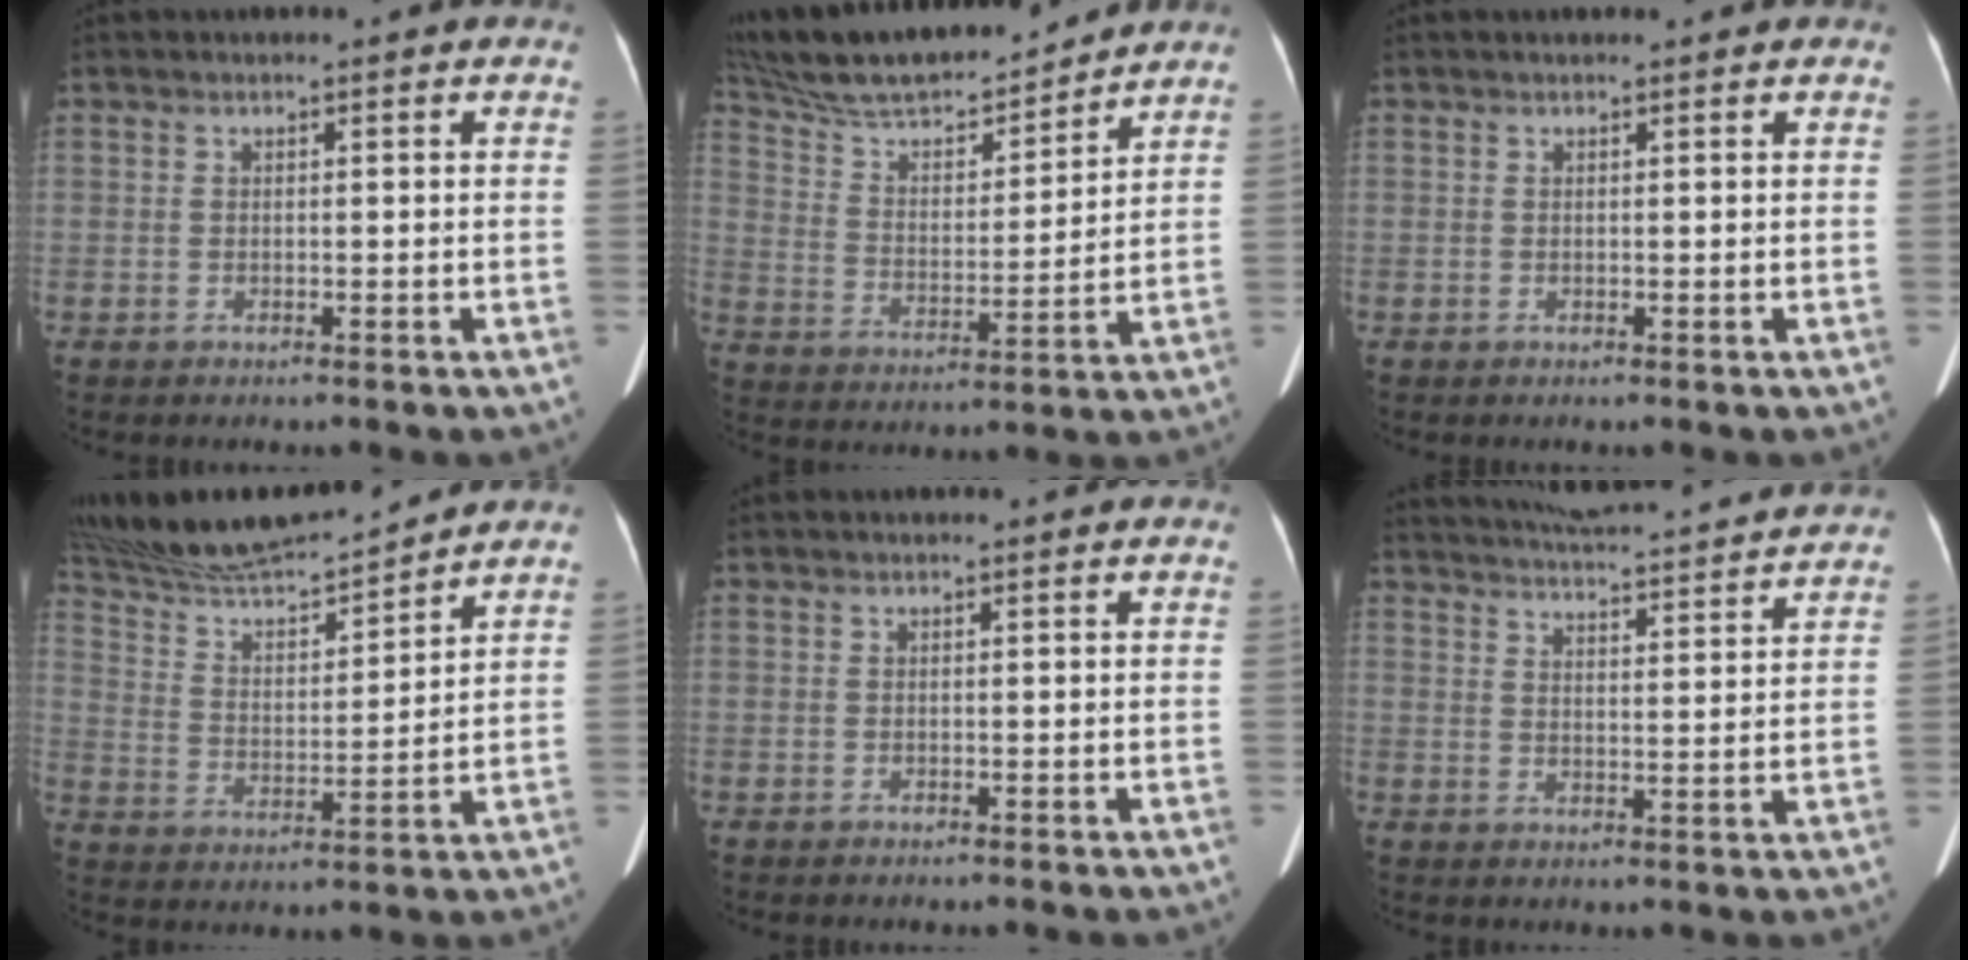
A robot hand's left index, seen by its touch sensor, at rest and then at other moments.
{"total": 19.0, "force": [17.0, 3.2, 7.8], "torque": [-0.142, 0.019, 0.288]}
{"total": 1.4, "force": [1.2, 0.2, 0.6], "torque": [-0.008, 0.018, 0.018]}
{"total": 14.2, "force": [13.5, 0.5, 4.5], "torque": [-0.090, 0.003, 0.248]}
{"total": 0.0}
{"total": 20.1, "force": [19.0, 1.3, 6.6], "torque": [-0.106, 0.003, 0.247]}